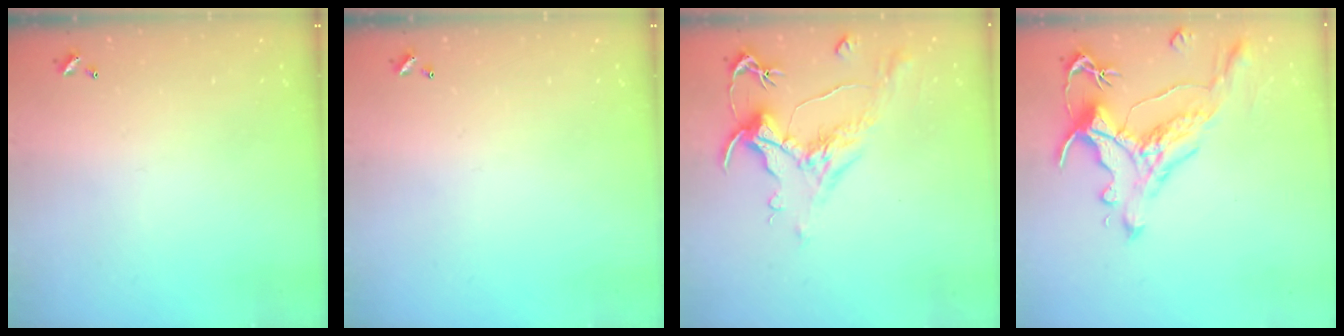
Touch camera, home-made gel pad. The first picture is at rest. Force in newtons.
{"total": 0.0}
{"total": 1.6, "press": 0.7, "slide": 1.4}
{"total": 1.7, "press": 1.2, "slide": 1.1}